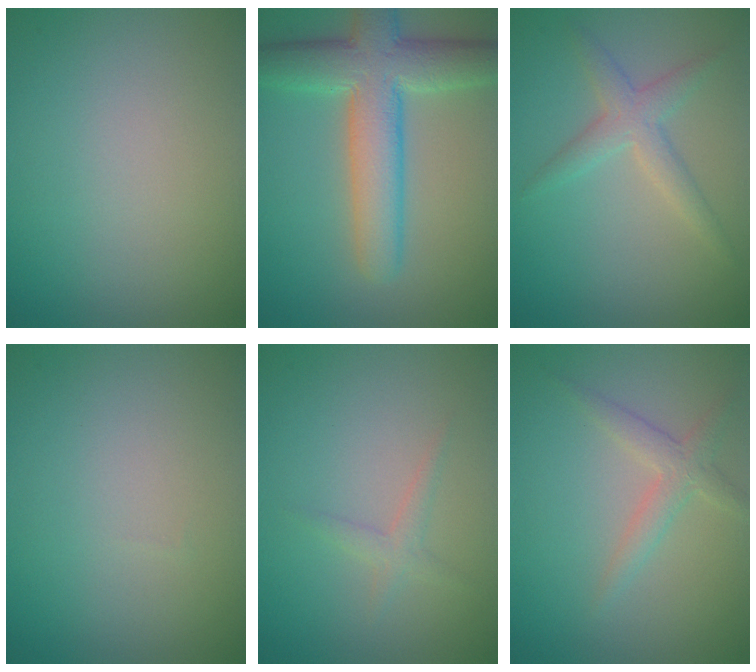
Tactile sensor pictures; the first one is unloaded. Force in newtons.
{"total": 7.8, "press": 7.7, "slide": 0.3}
{"total": 1.7, "press": 1.7, "slide": 0.2}
{"total": 0.0}
{"total": 1.3, "press": 1.3, "slide": 0.1}
{"total": 2.2, "press": 2.2, "slide": 0.0}